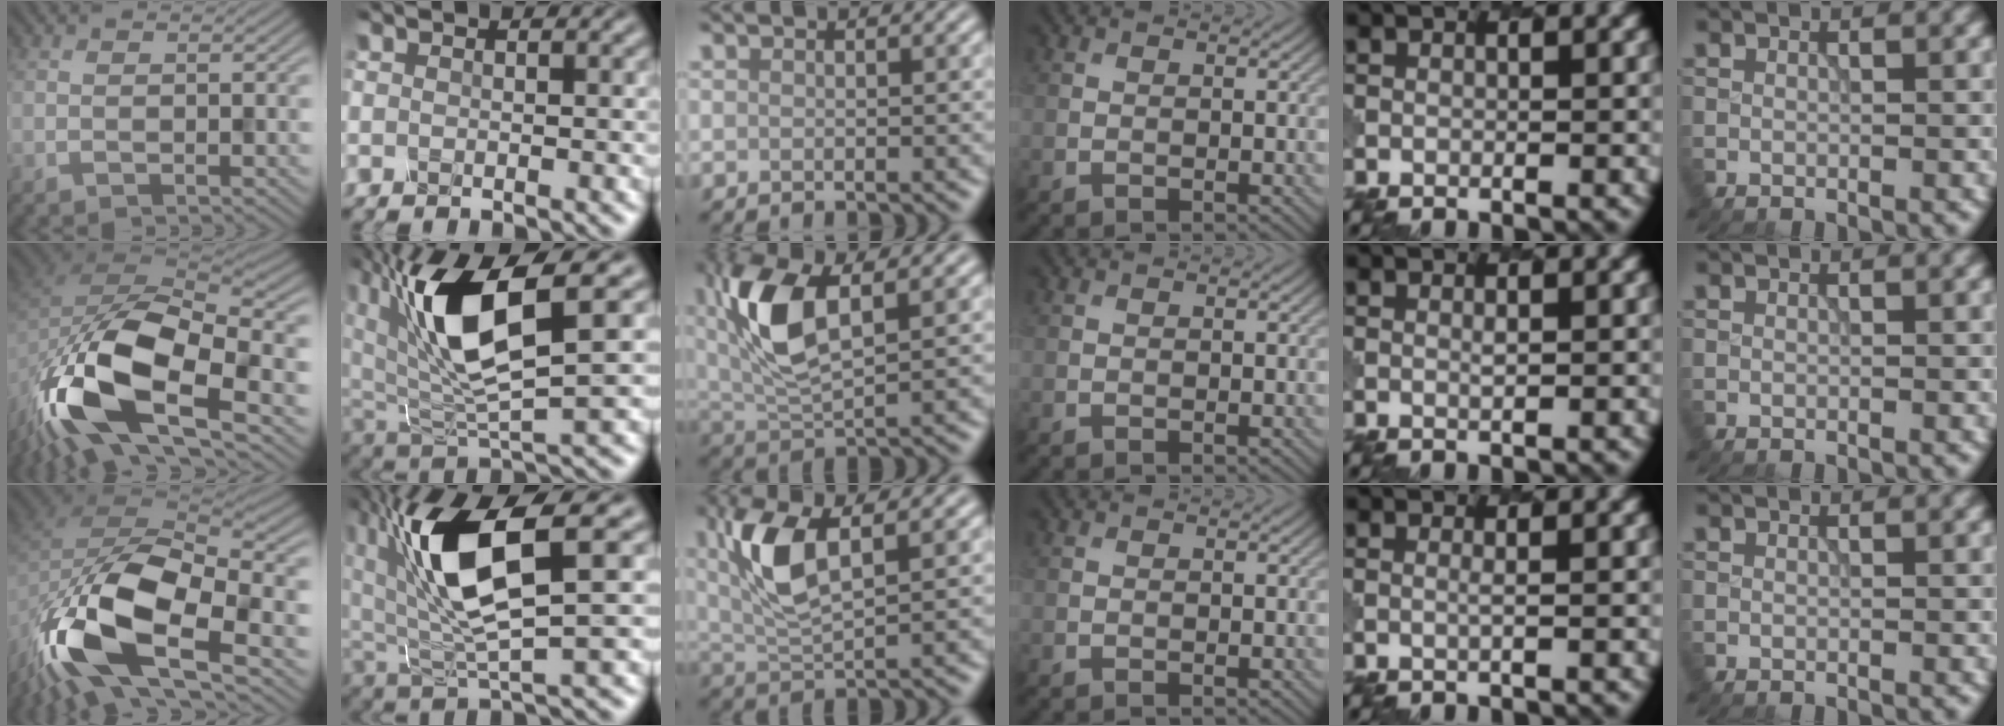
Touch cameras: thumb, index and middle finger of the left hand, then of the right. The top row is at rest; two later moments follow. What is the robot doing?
{"motion": "twist", "object": "rubiks cube"}